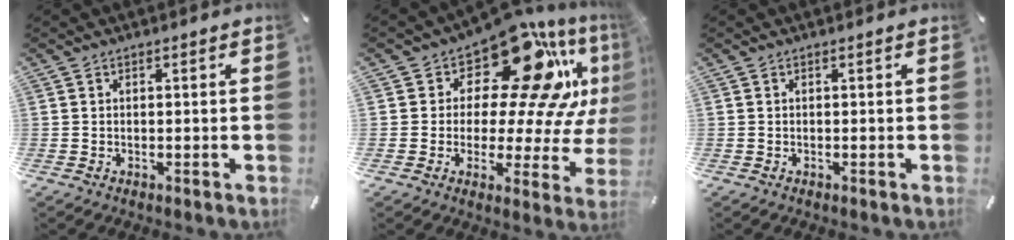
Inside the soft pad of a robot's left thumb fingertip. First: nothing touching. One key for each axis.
{"total": 19.6, "fx": 11.2, "fy": 9.4, "fz": 13.1, "tx": -0.188, "ty": -0.100, "tz": 0.183}
{"total": 0.0}